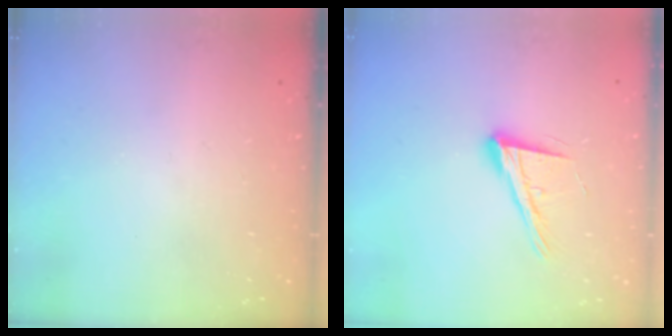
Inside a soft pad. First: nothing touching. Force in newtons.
{"total": 14.6, "press": 14.0, "slide": 3.9}